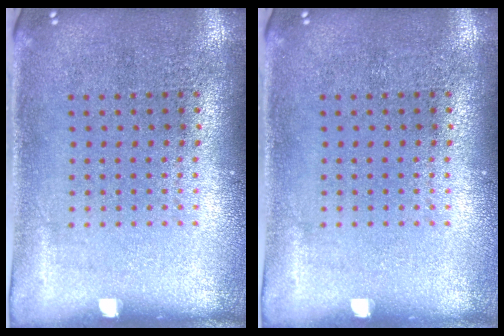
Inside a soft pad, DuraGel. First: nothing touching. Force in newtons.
{"total": 0.0}